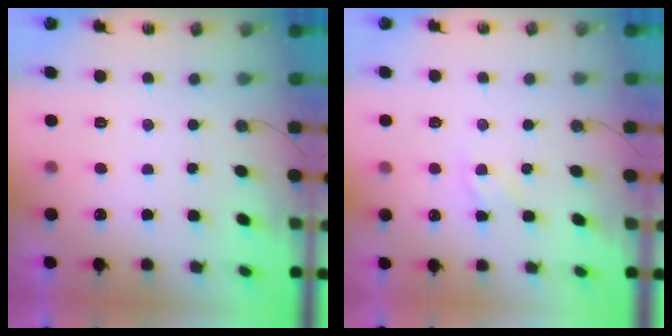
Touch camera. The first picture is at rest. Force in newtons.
{"total": 8.0, "press": 8.0, "slide": 0.7}